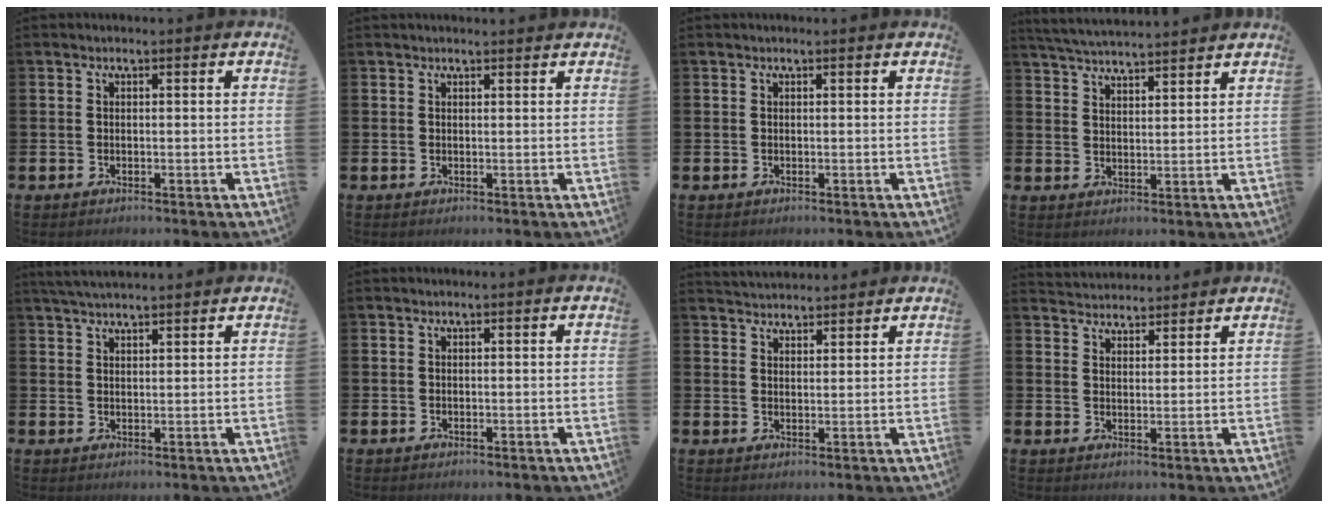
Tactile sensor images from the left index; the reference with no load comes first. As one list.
[{"total": 0.7, "force": [0.7, 0.0, 0.2], "torque": [0.003, -0.002, 0.012]}, {"total": 0.0}, {"total": 4.6, "force": [4.6, 0.0, 0.3], "torque": [-0.022, -0.025, 0.083]}, {"total": 3.6, "force": [3.4, 0.3, 1.0], "torque": [-0.021, -0.011, 0.063]}, {"total": 0.0}, {"total": 3.4, "force": [3.4, 0.5, -0.2], "torque": [0.000, -0.017, 0.061]}, {"total": 3.6, "force": [3.5, 0.7, -0.5], "torque": [-0.005, -0.017, 0.066]}]